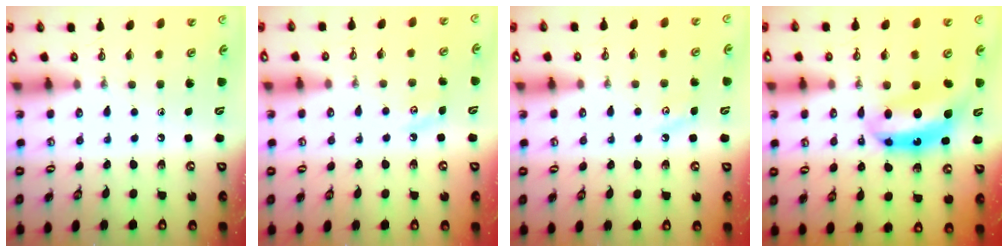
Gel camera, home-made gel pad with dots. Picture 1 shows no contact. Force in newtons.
{"total": 5.1, "press": 5.1, "slide": 0.8}
{"total": 3.7, "press": 3.7, "slide": 0.5}
{"total": 11.6, "press": 11.5, "slide": 1.2}